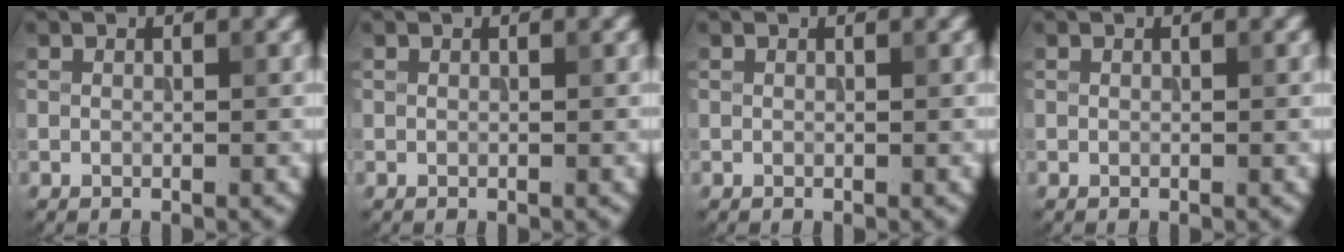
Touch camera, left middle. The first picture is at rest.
{"total": 0.0}
{"total": 0.0}
{"total": 0.0}